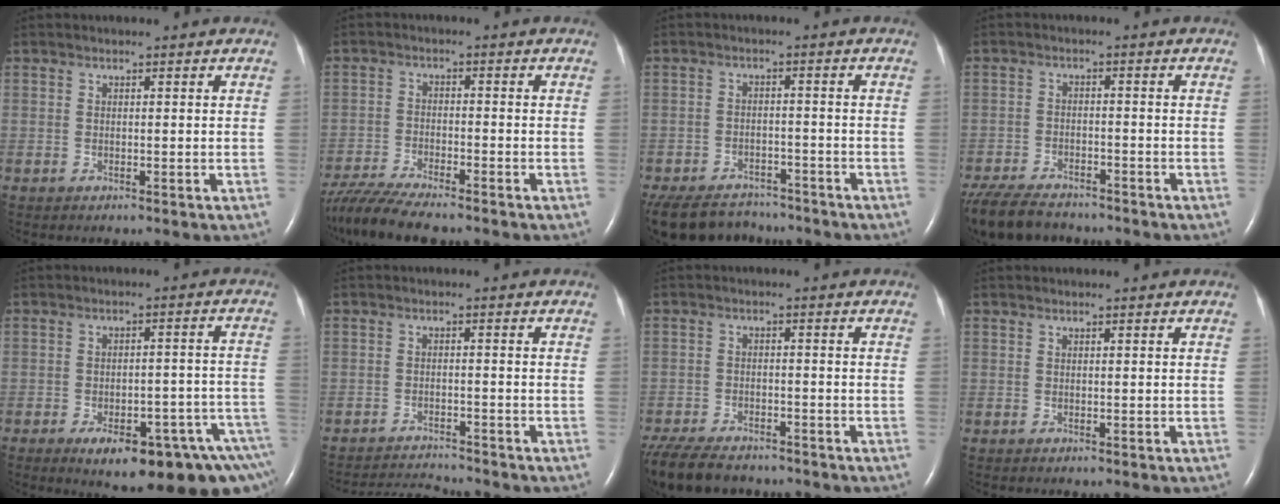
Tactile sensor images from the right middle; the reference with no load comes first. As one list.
[{"total": 9.8, "force": [-8.5, 0.8, 4.9], "torque": [-0.094, -0.025, -0.144]}, {"total": 13.7, "force": [-11.6, 5.9, 4.3], "torque": [-0.107, -0.004, -0.161]}, {"total": 10.7, "force": [-9.1, 3.2, 4.5], "torque": [-0.089, -0.019, -0.148]}, {"total": 17.0, "force": [-11.2, 4.5, 12.0], "torque": [-0.085, 0.029, -0.142]}, {"total": 5.6, "force": [-5.6, -0.7, 0.1], "torque": [-0.006, -0.011, -0.095]}, {"total": 11.9, "force": [-9.9, 4.1, 5.2], "torque": [-0.112, -0.018, -0.155]}, {"total": 0.0}]